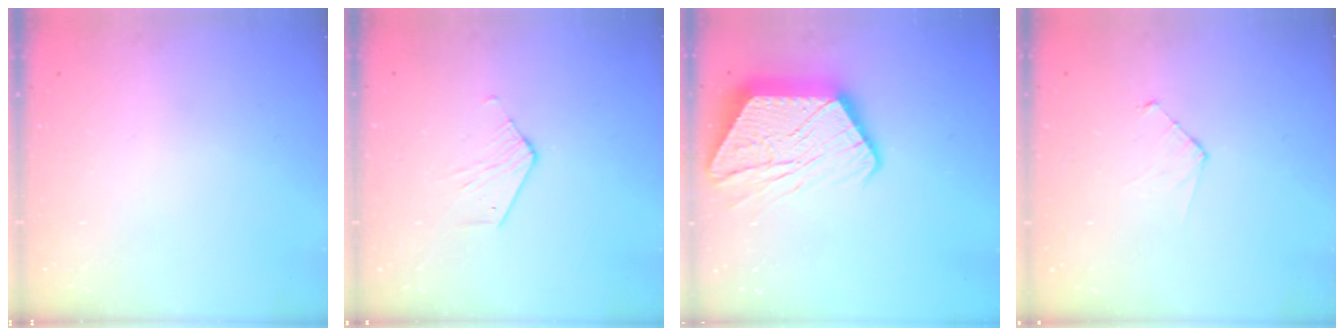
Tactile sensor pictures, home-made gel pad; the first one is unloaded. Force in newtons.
{"total": 2.5, "press": 2.5, "slide": 0.2}
{"total": 20.1, "press": 20.0, "slide": 1.3}
{"total": 3.8, "press": 3.8, "slide": 0.3}